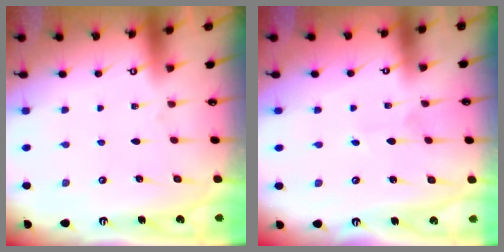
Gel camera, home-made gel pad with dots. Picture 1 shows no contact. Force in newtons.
{"total": 1.5, "press": 1.4, "slide": 0.1}